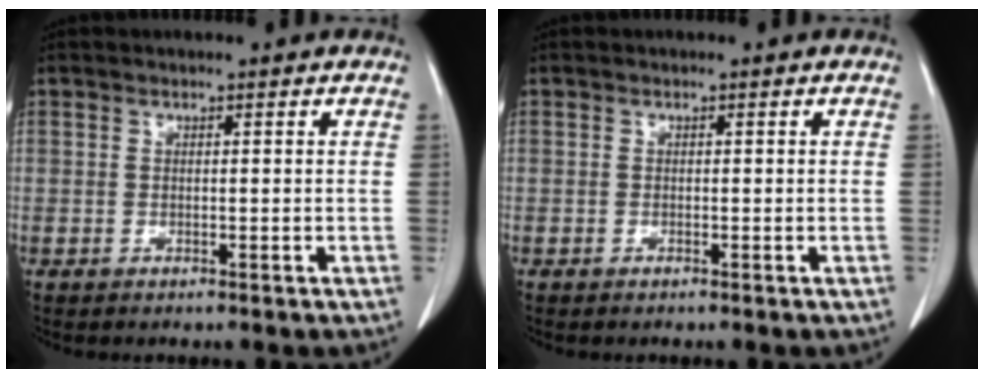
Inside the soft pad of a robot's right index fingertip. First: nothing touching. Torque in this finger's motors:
{"motor_torque": [-0.10, 0.08, -0.08, -0.01]}